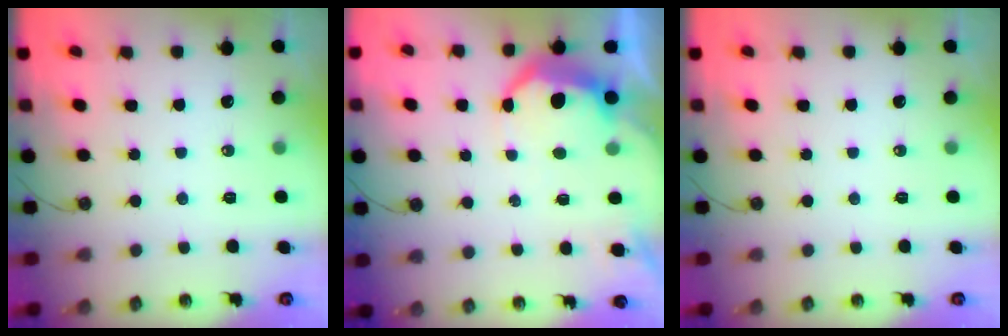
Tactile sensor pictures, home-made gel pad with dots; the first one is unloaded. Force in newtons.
{"total": 8.9, "press": 8.8, "slide": 0.7}
{"total": 0.0}